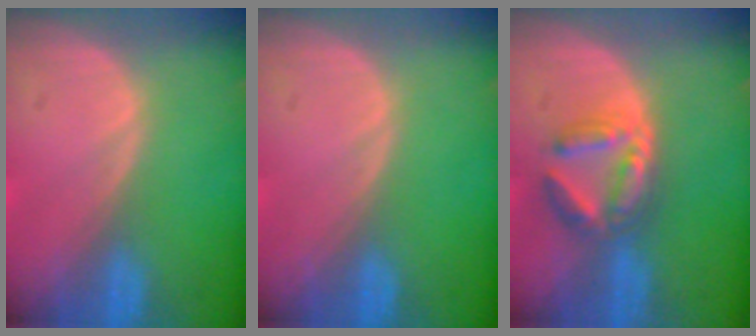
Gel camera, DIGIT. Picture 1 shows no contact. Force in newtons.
{"total": 0.0}
{"total": 6.0, "press": 5.7, "slide": 1.7}